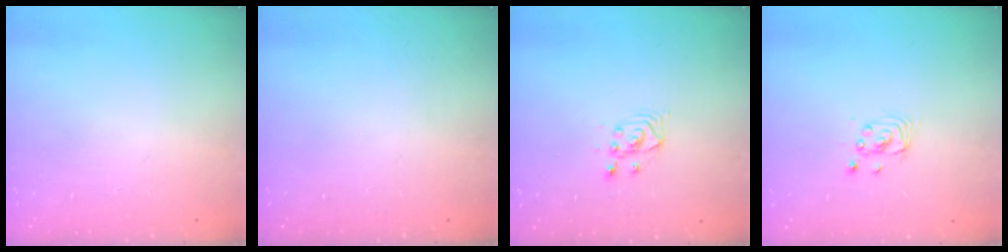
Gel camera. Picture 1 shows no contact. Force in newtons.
{"total": 0.0}
{"total": 2.4, "press": 2.4, "slide": 0.2}
{"total": 2.5, "press": 2.5, "slide": 0.1}